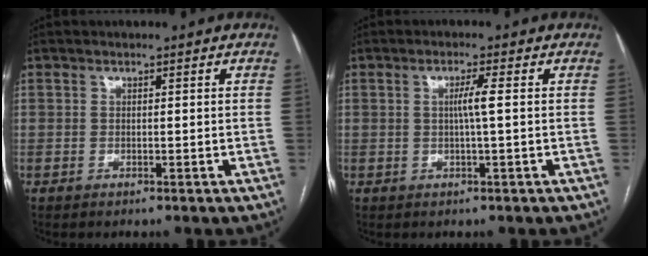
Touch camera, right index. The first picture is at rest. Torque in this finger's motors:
{"motor_torque": [0.46, 0.04, 0.11, 0.06]}